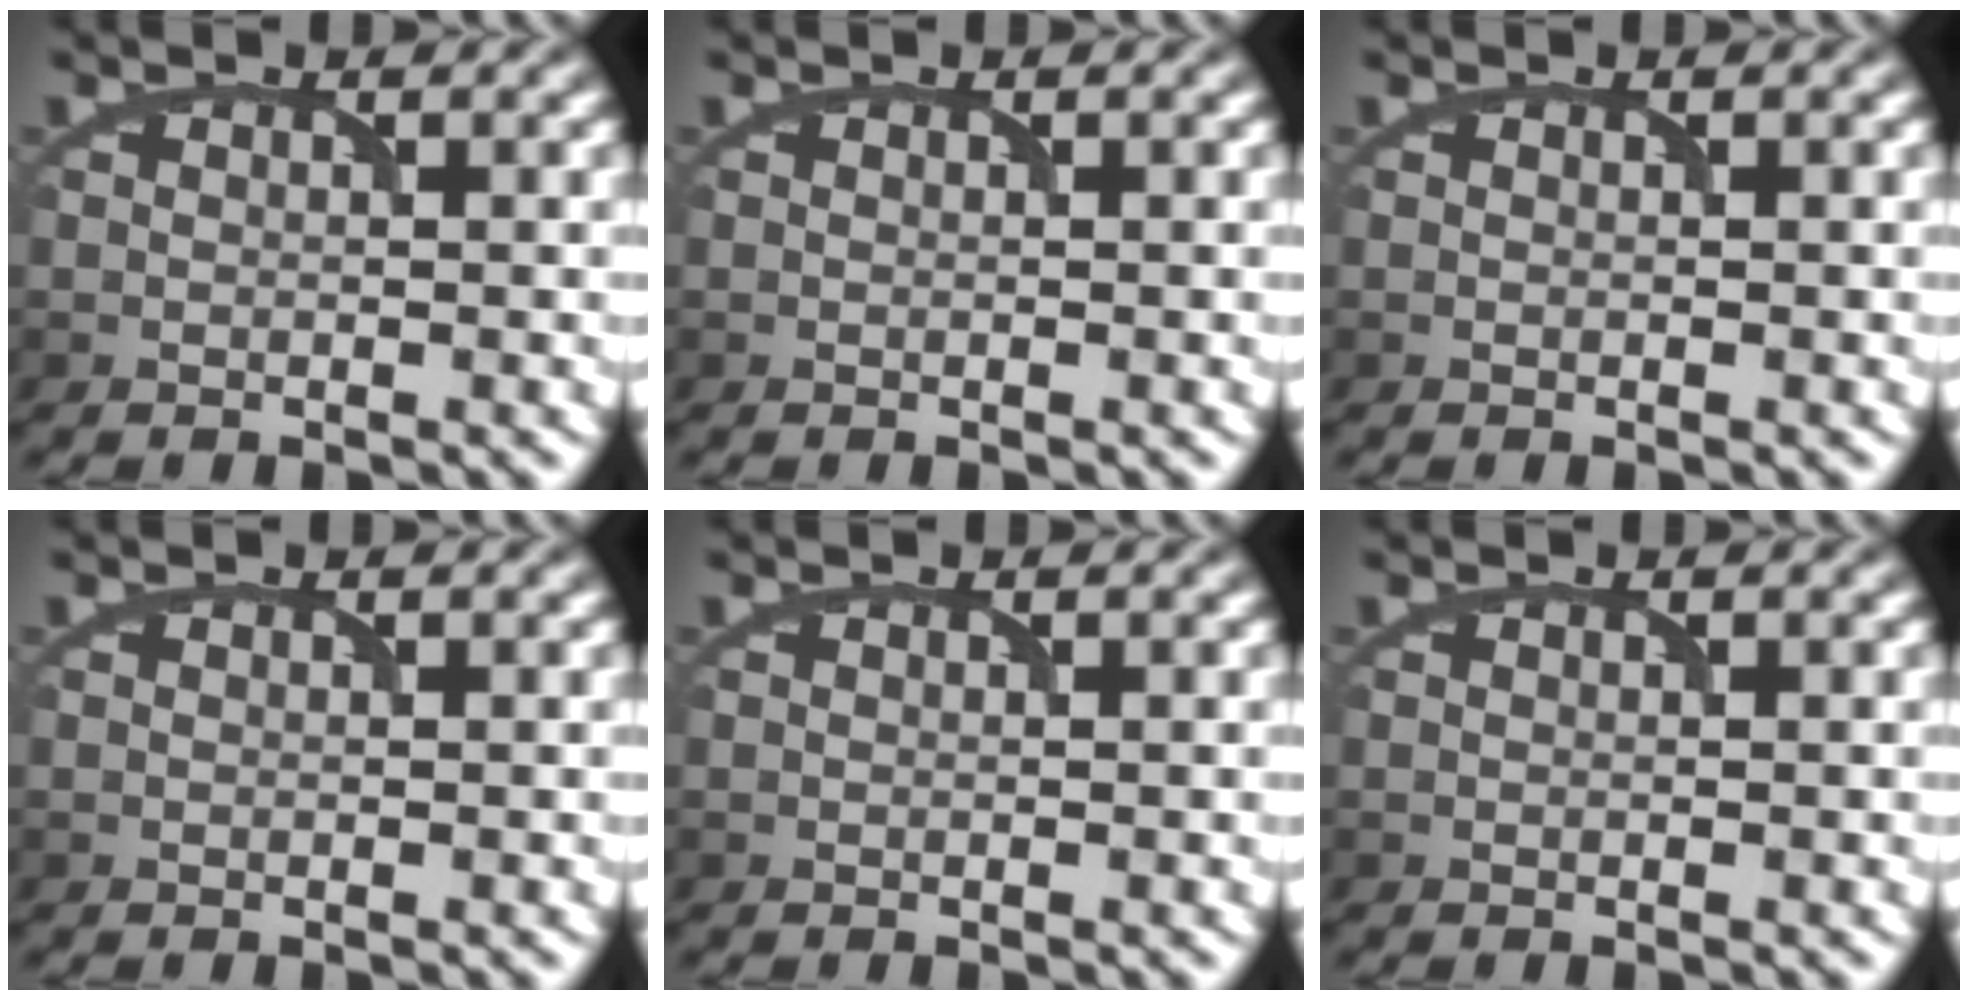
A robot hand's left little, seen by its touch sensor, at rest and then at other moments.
{"total": 0.0}
{"total": 0.0}
{"total": 0.0}
{"total": 0.0}
{"total": 0.0}